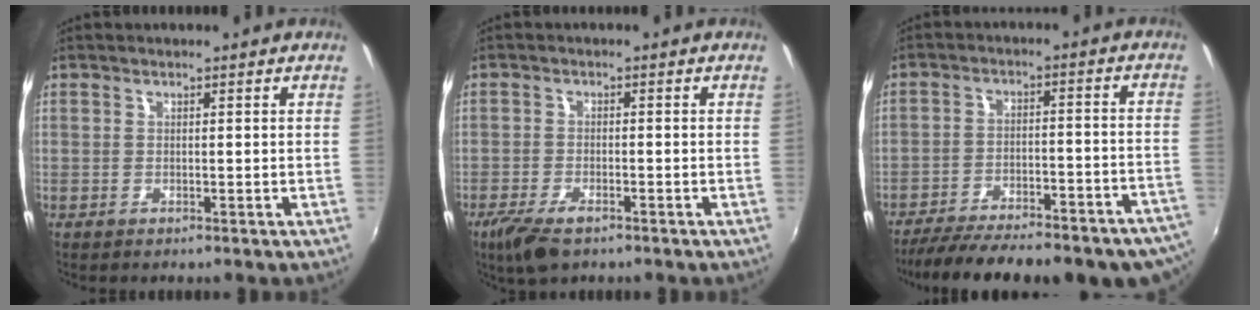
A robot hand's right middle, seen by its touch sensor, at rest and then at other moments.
{"total": 6.5, "force": [-4.4, 2.3, 4.1], "torque": [-0.106, -0.021, -0.082]}
{"total": 25.9, "force": [-21.5, 6.5, 12.9], "torque": [-0.220, -0.039, -0.280]}